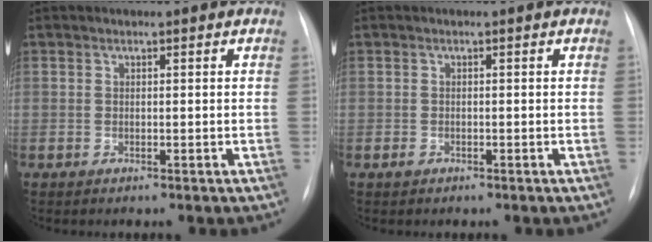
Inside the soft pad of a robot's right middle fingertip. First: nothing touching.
{"total": 0.7, "force": [0.5, 0.5, 0.2], "torque": [-0.005, 0.002, 0.011]}